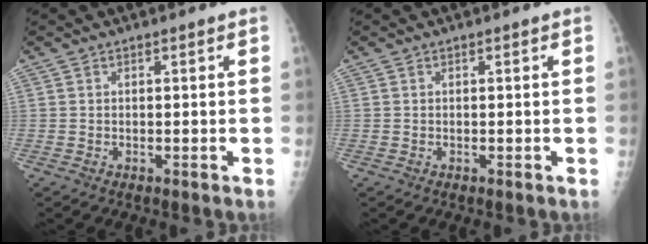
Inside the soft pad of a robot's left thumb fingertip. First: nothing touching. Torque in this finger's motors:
{"motor_torque": [-0.01, 0.01, 0.00, 0.00, 0.00]}